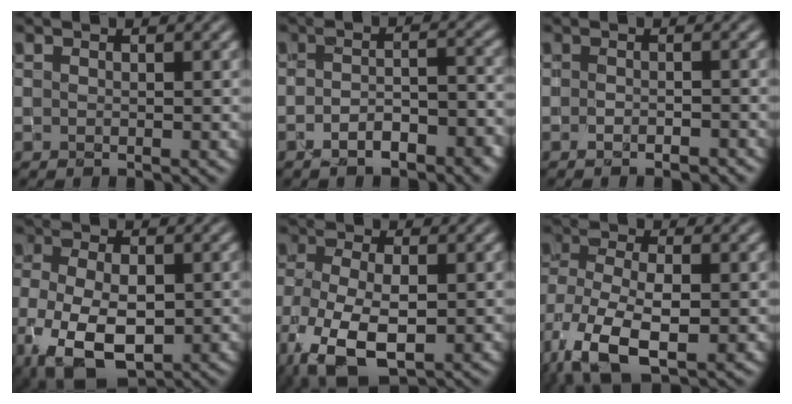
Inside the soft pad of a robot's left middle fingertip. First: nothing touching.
{"total": 4.1, "force": [-2.4, 1.6, 2.9], "torque": [-0.048, 0.003, -0.035]}
{"total": 1.4, "force": [-1.0, 0.6, 0.8], "torque": [-0.014, 0.000, -0.017]}
{"total": 9.0, "force": [-2.9, 5.0, 6.9], "torque": [-0.141, -0.022, -0.048]}
{"total": 8.4, "force": [-3.4, 4.1, 6.5], "torque": [-0.151, -0.024, -0.059]}
{"total": 9.0, "force": [-4.2, 4.0, 6.8], "torque": [-0.153, -0.017, -0.080]}